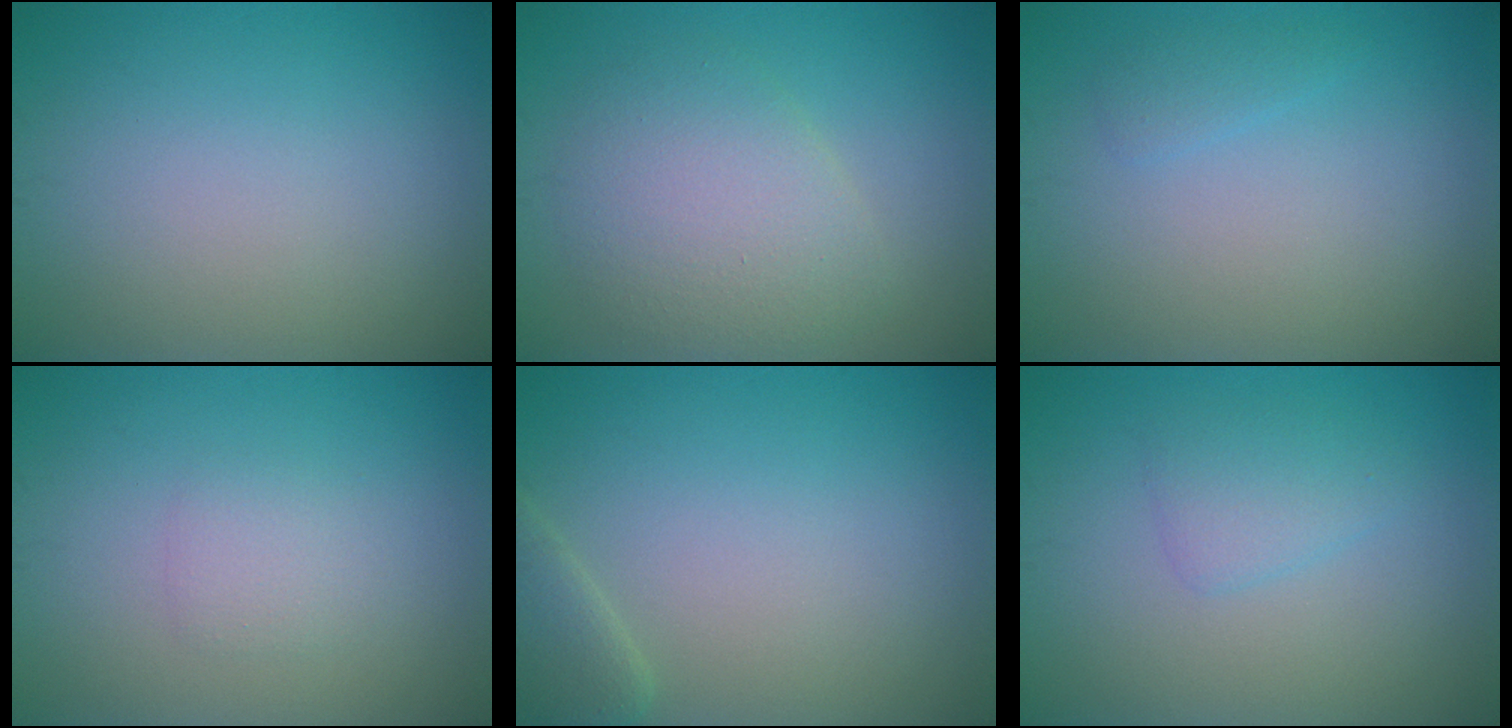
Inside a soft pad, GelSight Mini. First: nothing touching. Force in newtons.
{"total": 4.6, "press": 4.6, "slide": 0.3}
{"total": 1.0, "press": 1.0, "slide": 0.1}
{"total": 1.4, "press": 1.4, "slide": 0.1}
{"total": 2.5, "press": 2.5, "slide": 0.1}
{"total": 1.9, "press": 1.9, "slide": 0.2}